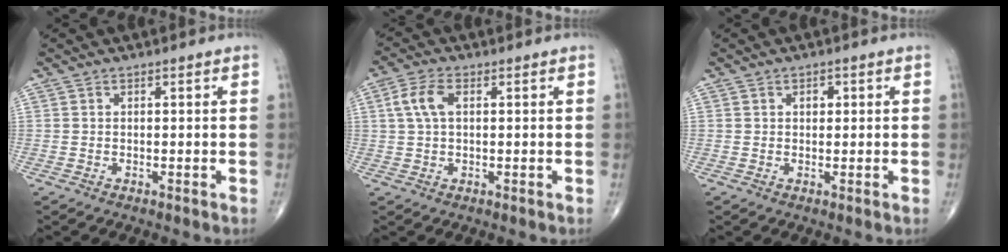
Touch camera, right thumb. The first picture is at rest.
{"total": 5.3, "force": [1.2, 2.9, 4.3], "torque": [-0.100, 0.012, 0.022]}
{"total": 1.4, "force": [0.4, 1.1, 0.9], "torque": [-0.002, 0.000, 0.003]}